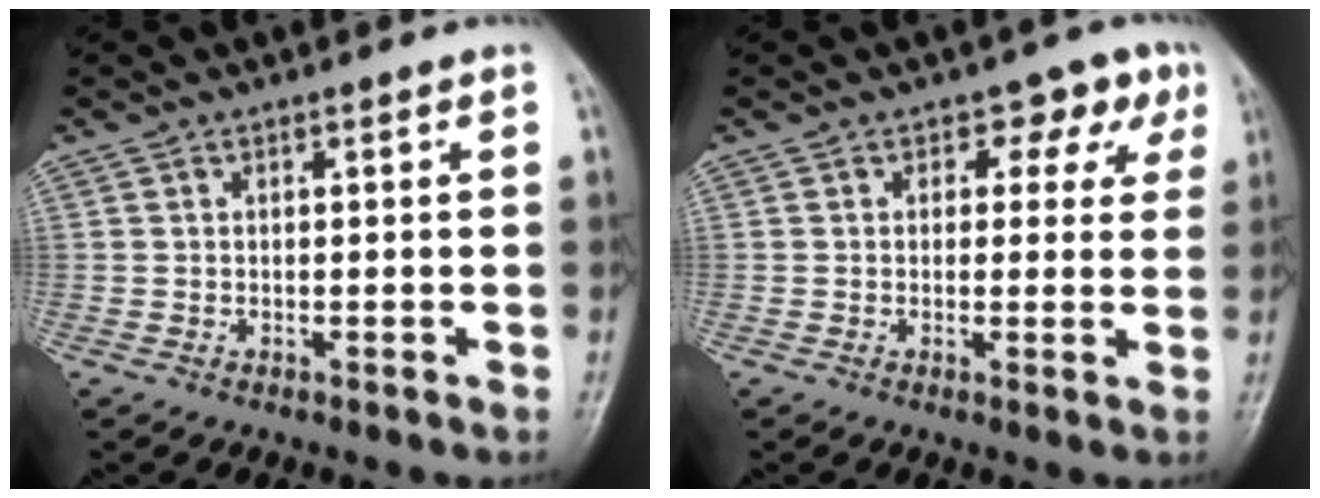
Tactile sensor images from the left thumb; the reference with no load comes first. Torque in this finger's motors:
{"motor_torque": [0.09, 0.21, -0.04, -0.13, 0.03]}